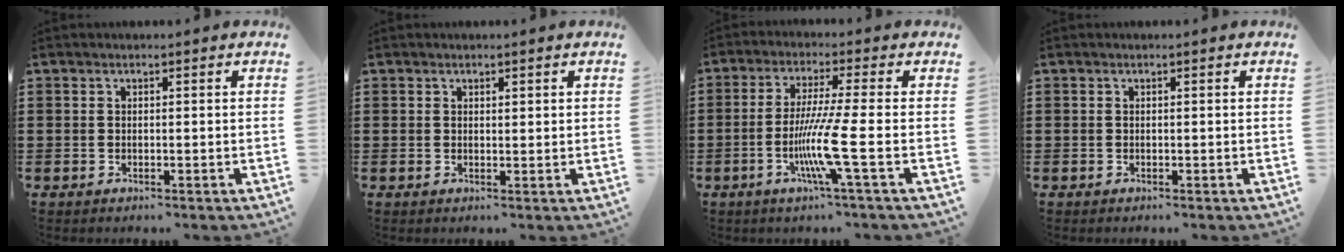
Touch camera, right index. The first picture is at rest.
{"total": 0.7, "force": [0.5, 0.4, 0.2], "torque": [-0.005, 0.003, 0.010]}
{"total": 8.8, "force": [-2.5, -0.6, 8.4], "torque": [-0.172, -0.023, -0.053]}
{"total": 0.0}